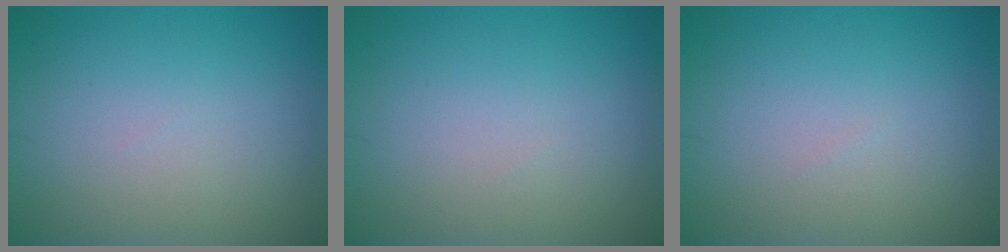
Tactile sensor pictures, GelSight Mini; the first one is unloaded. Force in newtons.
{"total": 0.0}
{"total": 0.0}